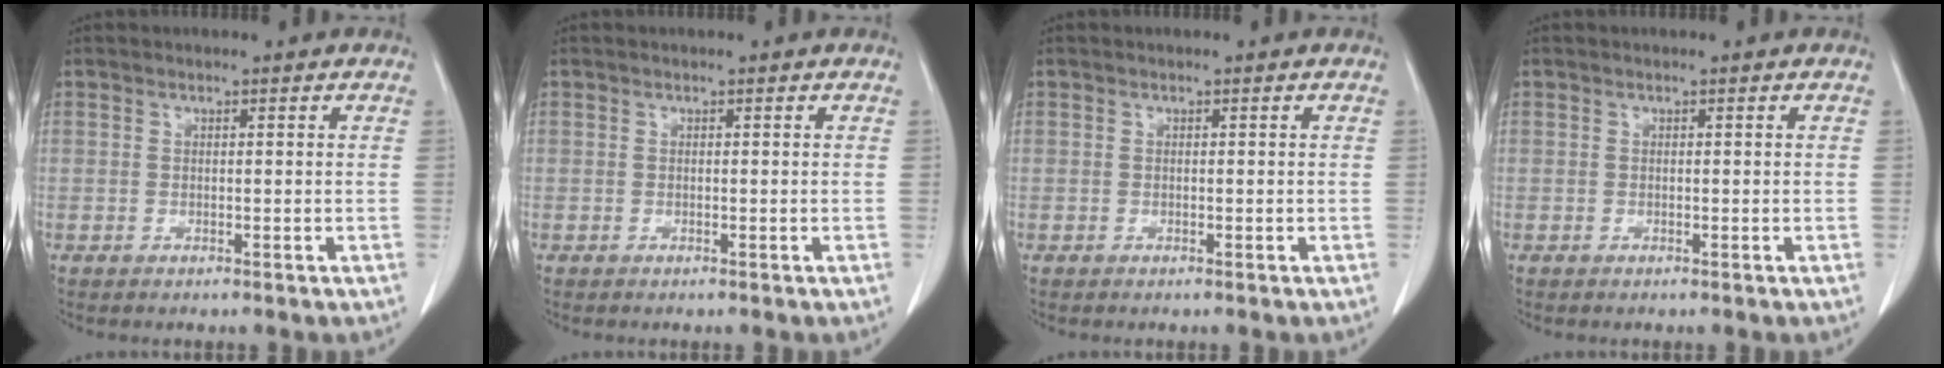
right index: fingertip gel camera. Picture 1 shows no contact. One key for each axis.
{"total": 0.0}
{"total": 0.0}
{"total": 0.0}